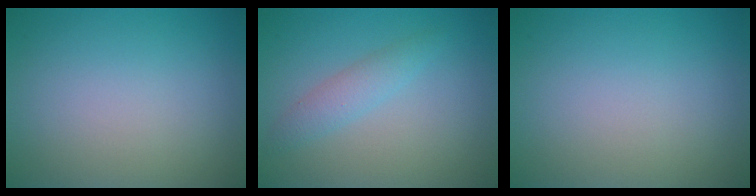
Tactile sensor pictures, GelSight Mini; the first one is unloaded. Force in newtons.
{"total": 2.0, "press": 2.0, "slide": 0.0}
{"total": 0.0}